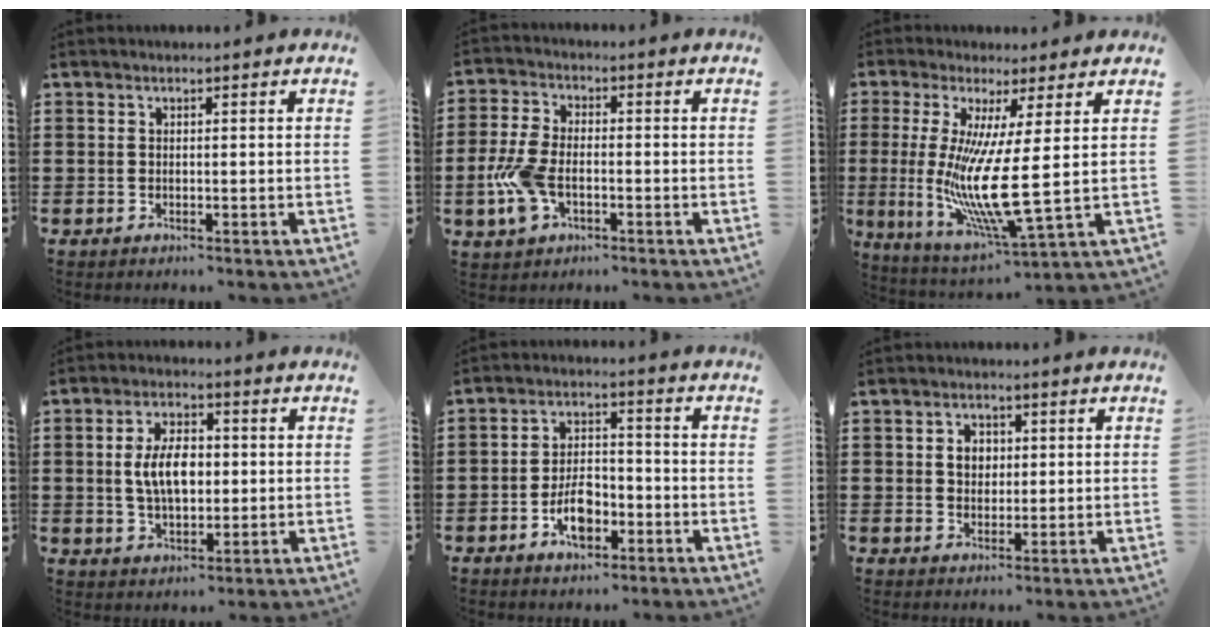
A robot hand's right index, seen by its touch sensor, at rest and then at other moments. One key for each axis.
{"total": 7.2, "fx": -2.0, "fy": 3.9, "fz": 5.7, "tx": -0.138, "ty": -0.005, "tz": -0.040}
{"total": 11.3, "fx": 1.0, "fy": 0.7, "fz": 11.2, "tx": -0.217, "ty": -0.033, "tz": 0.013}
{"total": 7.2, "fx": 0.3, "fy": 3.9, "fz": 6.0, "tx": -0.116, "ty": 0.001, "tz": -0.003}
{"total": 6.7, "fx": -2.8, "fy": 3.5, "fz": 4.9, "tx": -0.093, "ty": 0.002, "tz": -0.055}
{"total": 2.9, "fx": 0.5, "fy": 2.3, "fz": 1.7, "tx": -0.039, "ty": 0.011, "tz": 0.007}